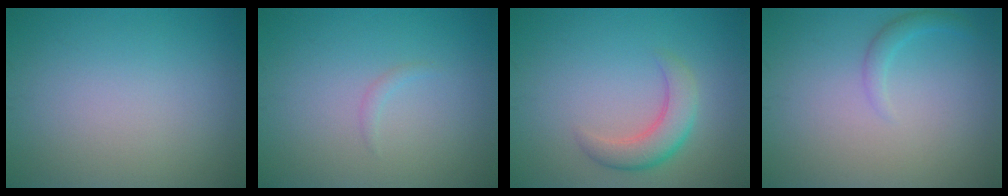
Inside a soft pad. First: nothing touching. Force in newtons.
{"total": 0.7, "press": 0.6, "slide": 0.1}
{"total": 3.5, "press": 3.5, "slide": 0.1}
{"total": 1.4, "press": 1.4, "slide": 0.1}